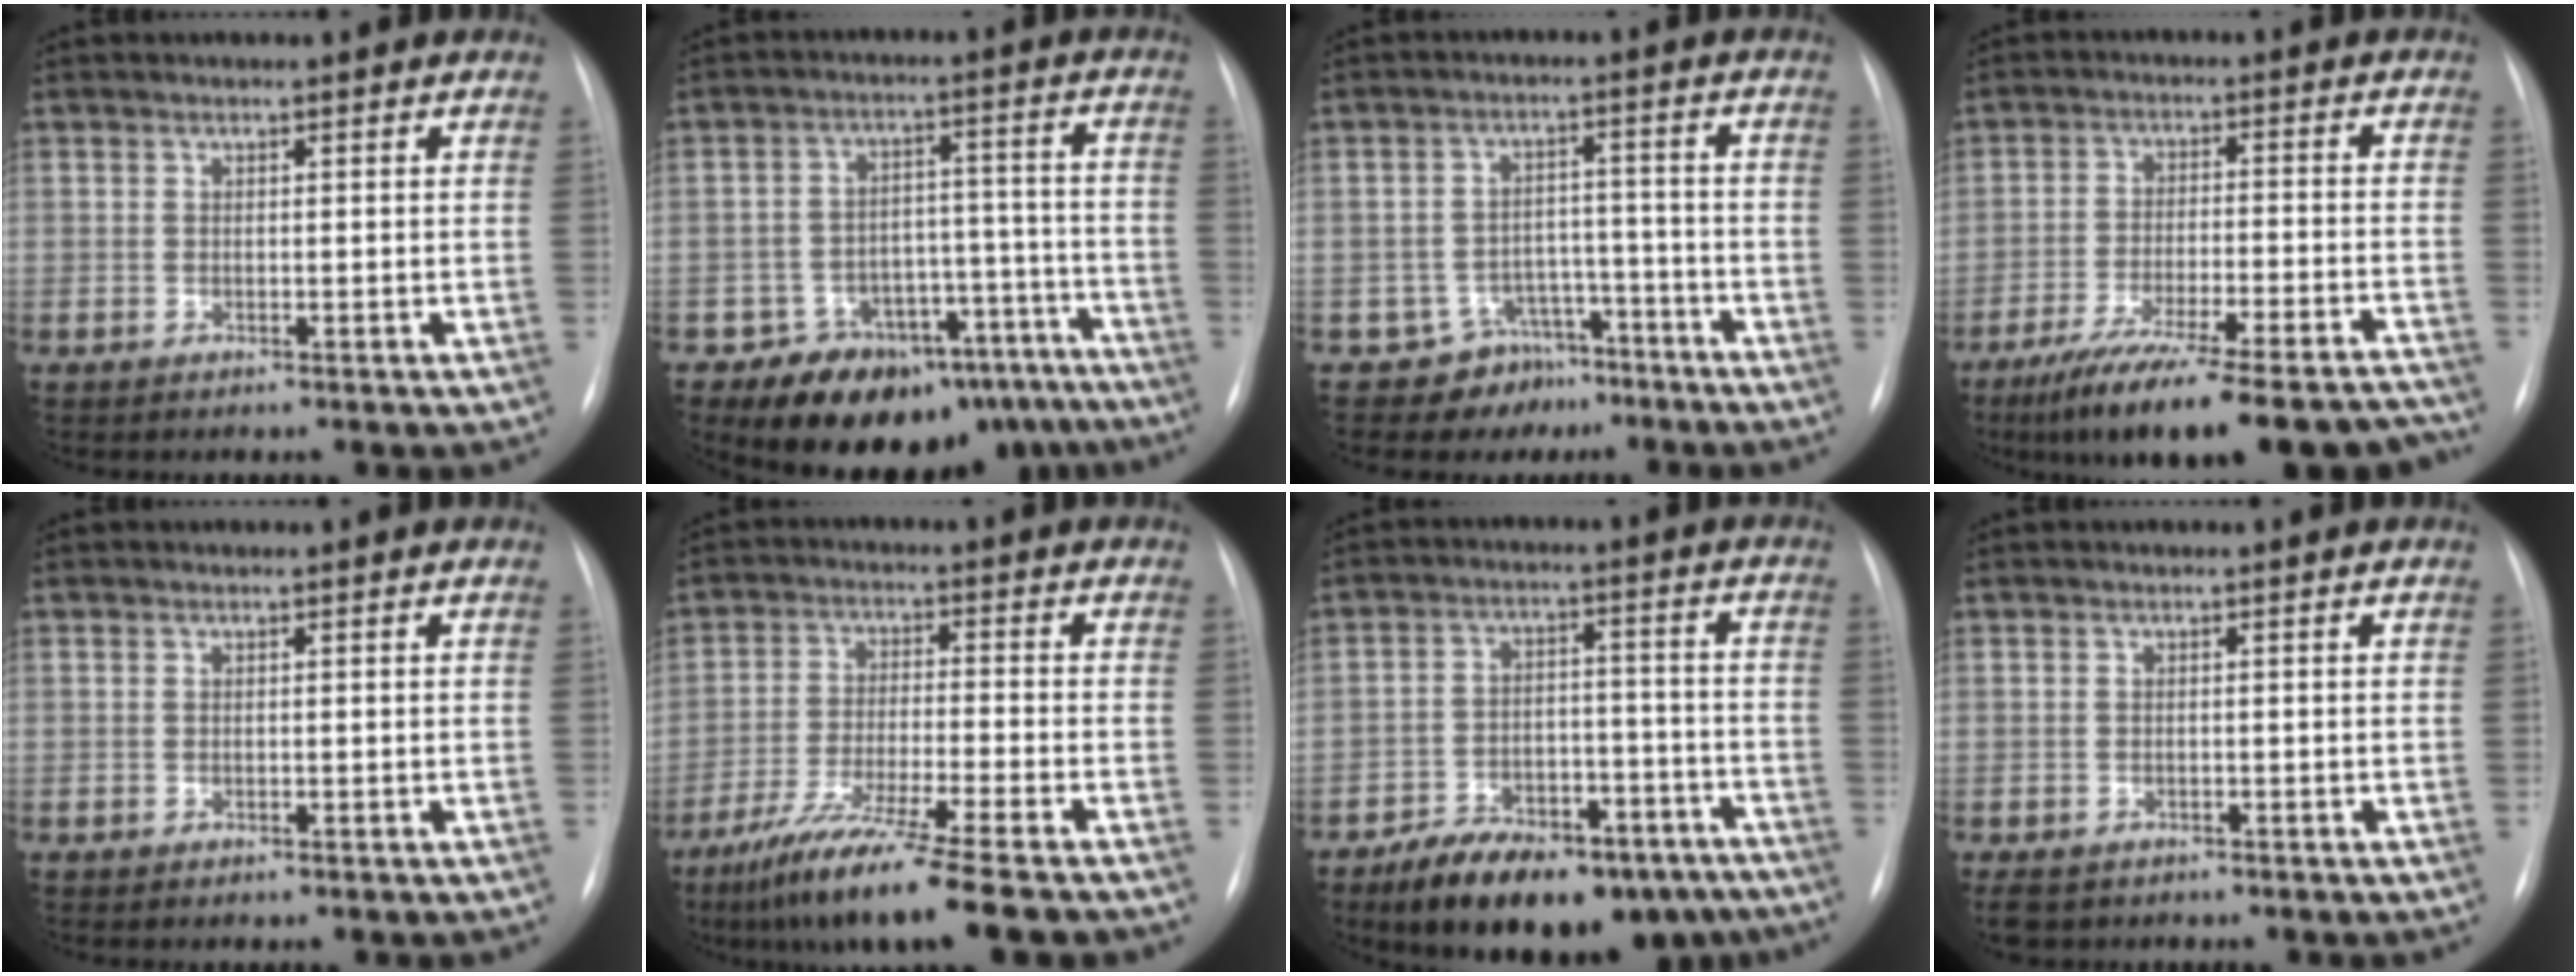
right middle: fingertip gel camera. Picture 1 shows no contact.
{"total": 16.1, "force": [-13.2, 8.1, 4.2], "torque": [-0.029, 0.062, -0.175]}
{"total": 6.9, "force": [-5.0, 4.7, -0.2], "torque": [0.021, 0.042, -0.073]}
{"total": 21.7, "force": [-18.4, 3.2, 11.0], "torque": [-0.121, -0.008, -0.266]}
{"total": 0.0}
{"total": 13.0, "force": [-9.6, -0.4, 8.7], "torque": [-0.153, -0.043, -0.162]}
{"total": 18.2, "force": [-13.7, 7.7, 9.2], "torque": [-0.112, 0.030, -0.202]}
{"total": 4.1, "force": [-3.0, 2.5, 1.3], "torque": [-0.021, -0.004, -0.042]}